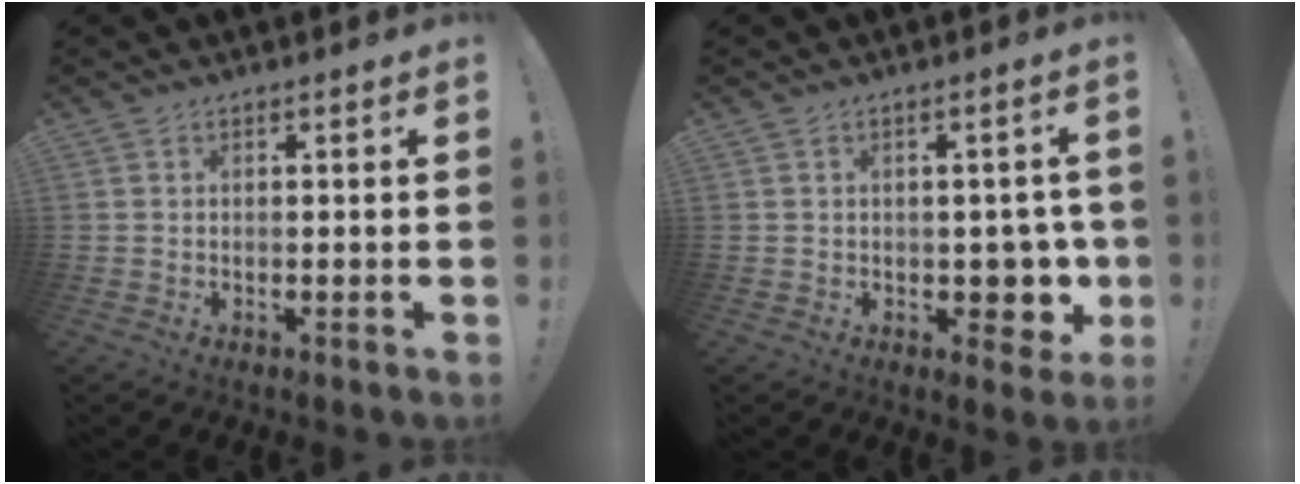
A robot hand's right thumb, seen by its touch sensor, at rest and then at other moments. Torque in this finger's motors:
{"motor_torque": [0.69, 0.49, 0.58, -0.46, 0.00]}